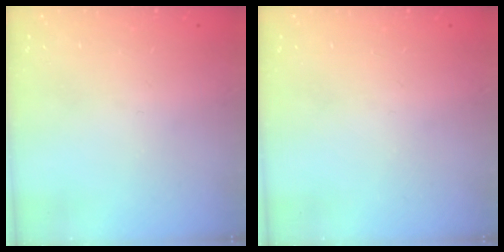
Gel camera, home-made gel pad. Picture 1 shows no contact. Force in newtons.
{"total": 0.0}